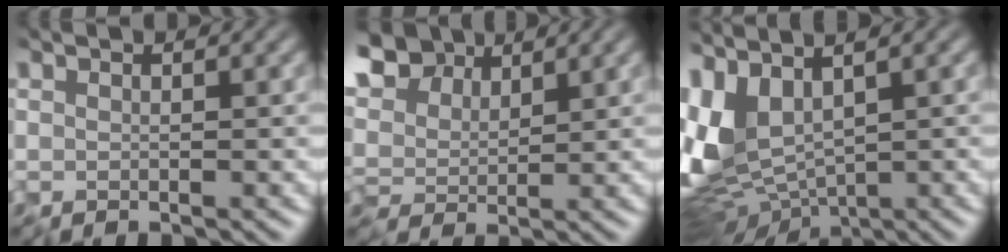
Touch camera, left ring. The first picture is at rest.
{"total": 7.3, "force": [4.2, 3.9, 4.6], "torque": [-0.116, 0.019, 0.053]}
{"total": 7.0, "force": [1.0, 3.9, 5.7], "torque": [-0.133, -0.015, 0.018]}